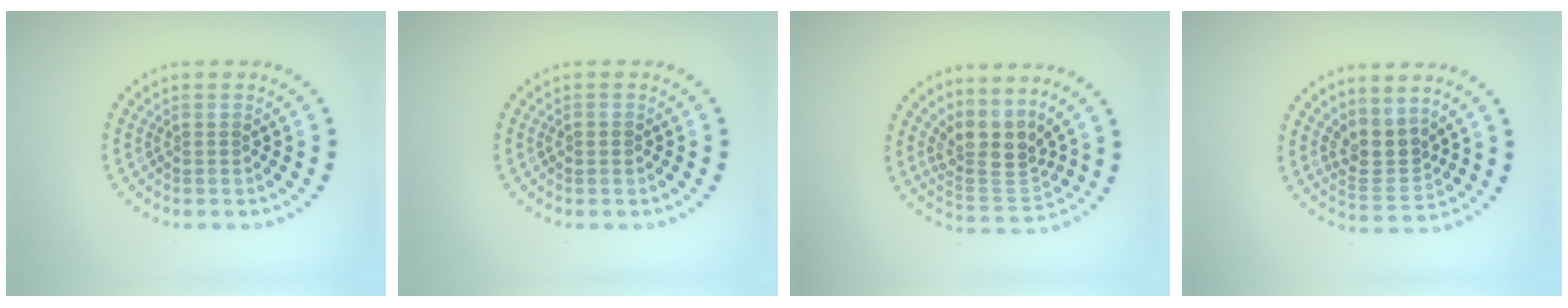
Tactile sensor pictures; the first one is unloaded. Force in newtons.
{"total": 1.0, "press": 1.0, "slide": 0.0}
{"total": 3.9, "press": 2.9, "slide": 2.6}
{"total": 3.3, "press": 2.9, "slide": 1.7}